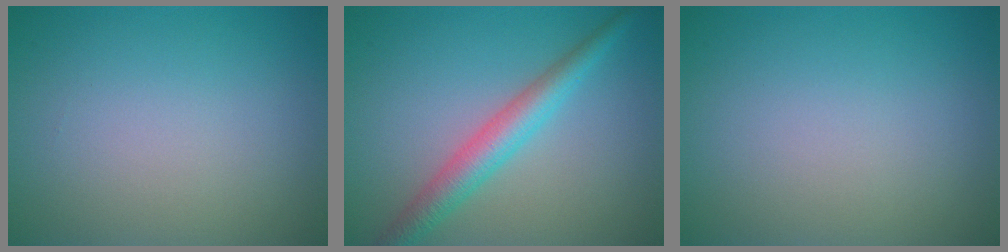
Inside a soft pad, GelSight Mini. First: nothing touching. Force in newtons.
{"total": 3.9, "press": 3.9, "slide": 0.1}
{"total": 0.0}